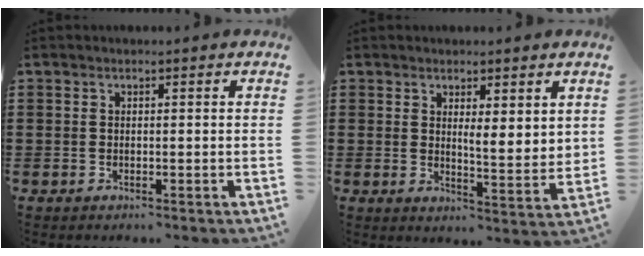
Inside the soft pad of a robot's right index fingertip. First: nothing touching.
{"total": 3.2, "force": [2.5, 0.9, 1.8], "torque": [-0.036, -0.006, 0.042]}